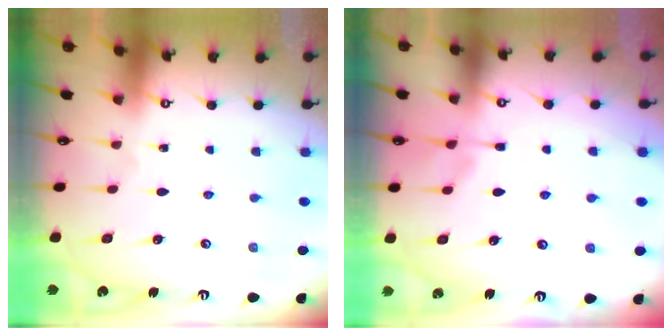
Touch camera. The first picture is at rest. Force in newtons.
{"total": 0.9, "press": 0.2, "slide": 0.9}